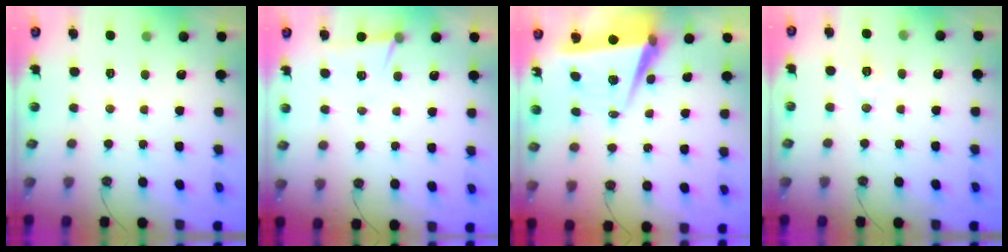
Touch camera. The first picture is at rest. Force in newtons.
{"total": 5.7, "press": 3.5, "slide": 4.5}
{"total": 7.7, "press": 6.3, "slide": 4.3}
{"total": 7.4, "press": 5.8, "slide": 4.5}